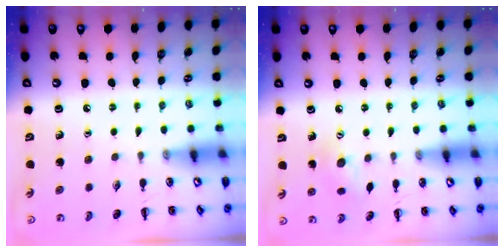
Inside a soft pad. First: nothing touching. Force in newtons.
{"total": 6.9, "press": 6.8, "slide": 1.3}